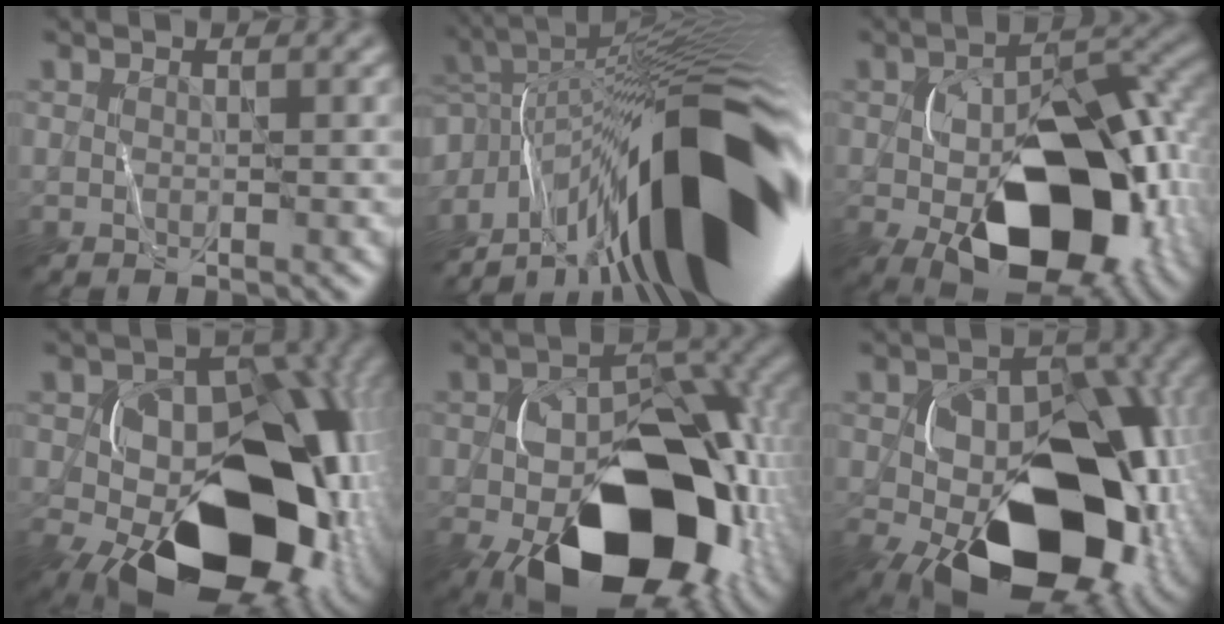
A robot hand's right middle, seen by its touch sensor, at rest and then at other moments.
{"total": 16.8, "force": [-5.6, 4.8, 15.1], "torque": [-0.205, 0.038, -0.109]}
{"total": 14.0, "force": [-4.4, 7.9, 10.7], "torque": [-0.155, -0.018, -0.064]}
{"total": 16.9, "force": [-5.0, 10.7, 12.1], "torque": [-0.130, -0.017, -0.082]}
{"total": 16.1, "force": [-6.4, 9.4, 11.4], "torque": [-0.145, -0.020, -0.099]}
{"total": 15.3, "force": [-4.7, 9.3, 11.2], "torque": [-0.149, -0.017, -0.079]}